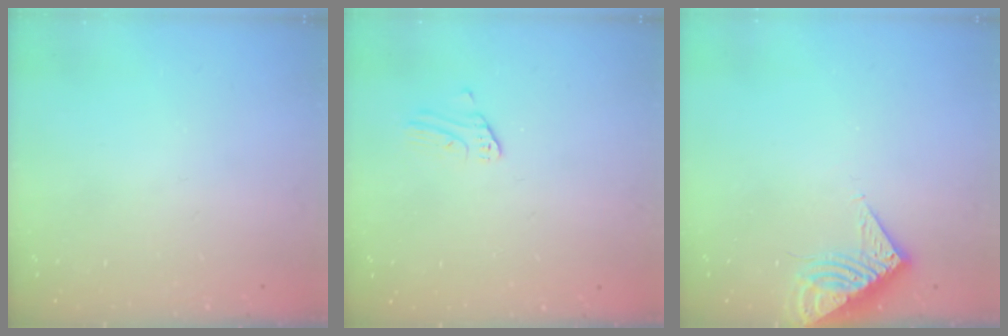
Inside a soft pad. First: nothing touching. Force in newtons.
{"total": 2.1, "press": 2.1, "slide": 0.2}
{"total": 7.6, "press": 7.5, "slide": 0.9}